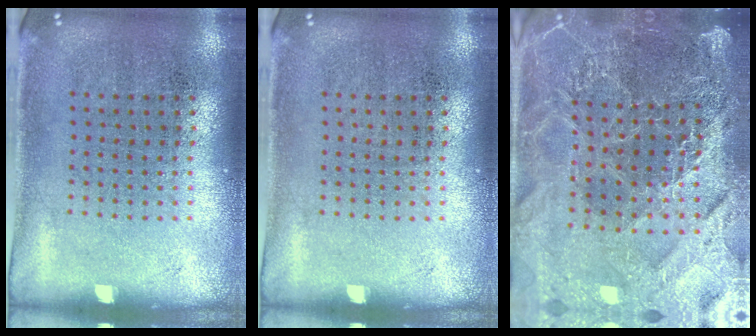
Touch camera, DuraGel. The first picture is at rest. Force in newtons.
{"total": 0.0}
{"total": 5.4, "press": 4.9, "slide": 2.4}